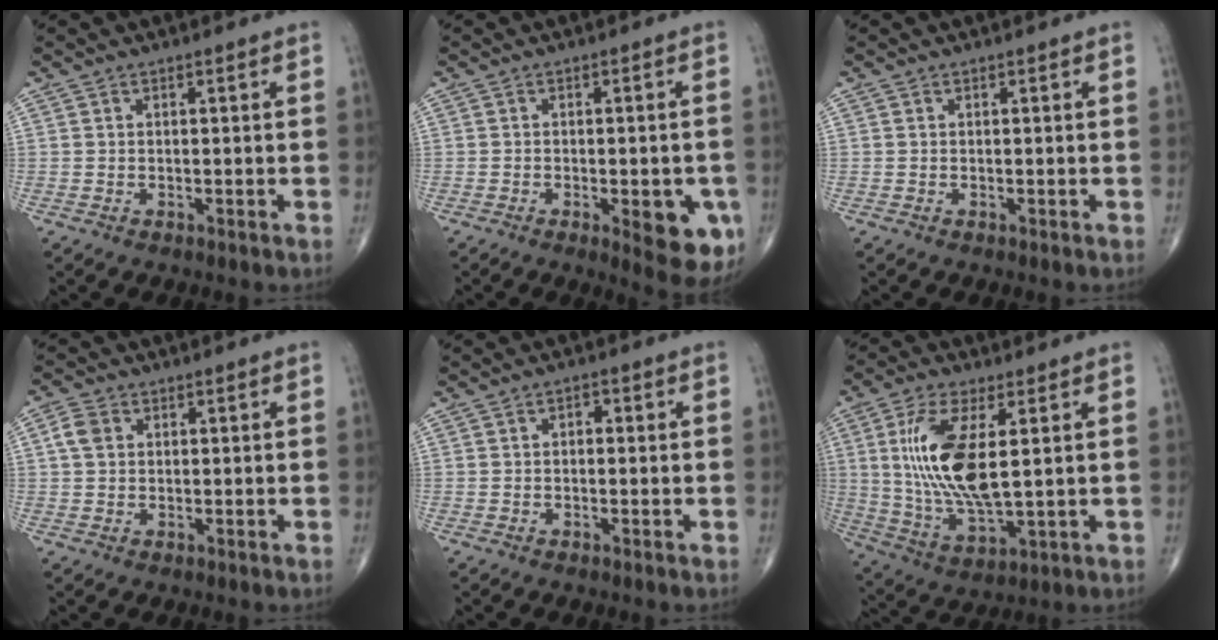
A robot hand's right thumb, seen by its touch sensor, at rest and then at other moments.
{"total": 10.0, "force": [-3.3, 3.7, 8.6], "torque": [-0.083, -0.002, -0.032]}
{"total": 0.0}
{"total": 3.4, "force": [0.8, 2.7, 2.0], "torque": [-0.039, 0.008, 0.012]}
{"total": 1.3, "force": [0.2, 0.9, 1.0], "torque": [-0.008, 0.006, -0.003]}
{"total": 15.5, "force": [2.8, 5.9, 14.1], "torque": [-0.289, -0.022, 0.061]}